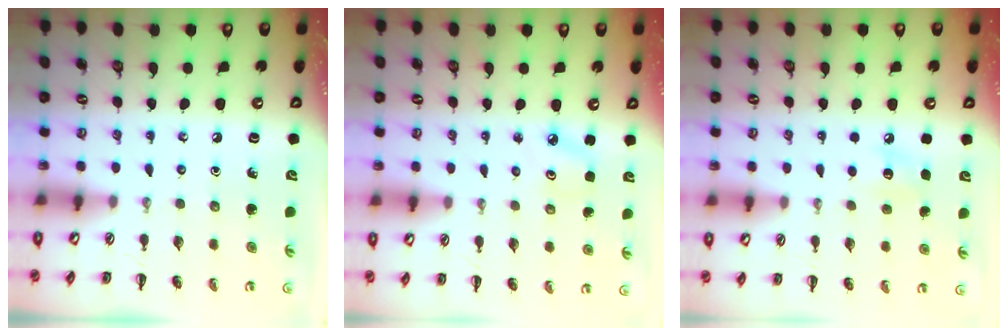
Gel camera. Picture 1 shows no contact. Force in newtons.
{"total": 4.3, "press": 4.2, "slide": 1.0}
{"total": 6.8, "press": 6.5, "slide": 1.9}